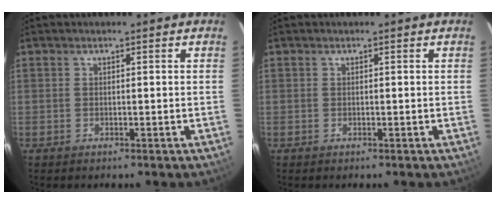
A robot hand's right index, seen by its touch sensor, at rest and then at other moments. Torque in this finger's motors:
{"motor_torque": [0.00, 0.00, 0.02, -0.01]}